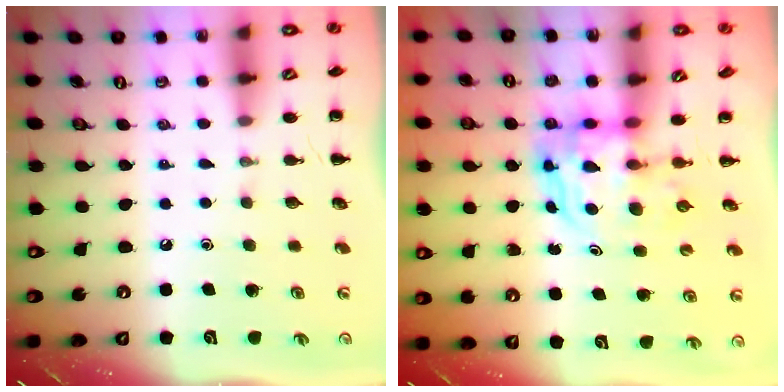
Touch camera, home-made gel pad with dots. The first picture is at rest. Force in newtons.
{"total": 4.4, "press": 4.3, "slide": 1.1}